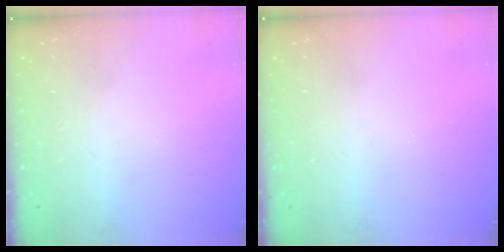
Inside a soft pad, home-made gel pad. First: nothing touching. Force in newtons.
{"total": 0.0}